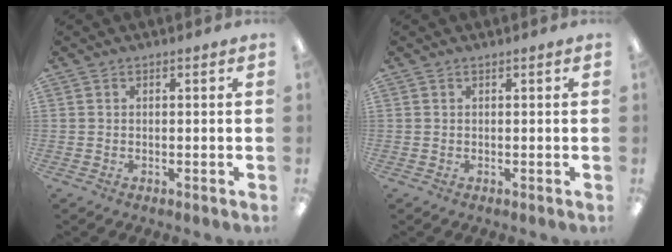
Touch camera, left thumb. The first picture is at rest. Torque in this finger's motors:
{"motor_torque": [0.00, 0.00, 0.00, 0.00, 0.00]}